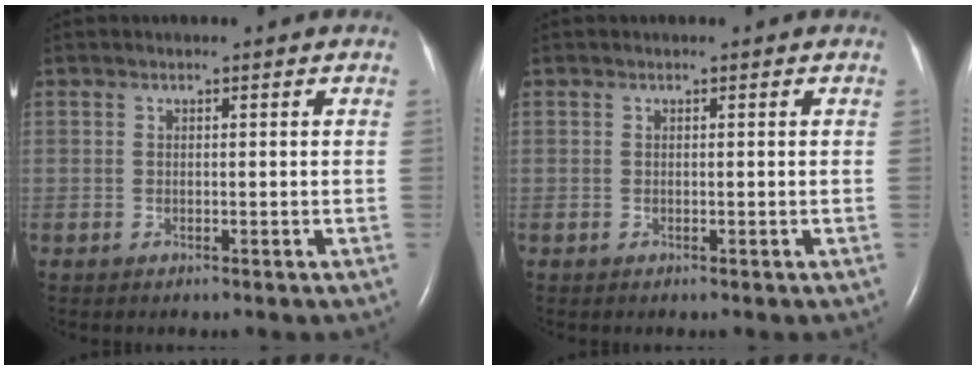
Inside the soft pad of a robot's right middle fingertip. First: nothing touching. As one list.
[{"total": 0.0}]